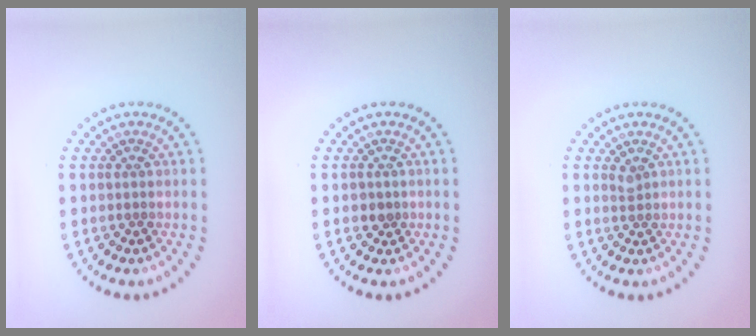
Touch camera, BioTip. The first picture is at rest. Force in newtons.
{"total": 1.3, "press": 1.1, "slide": 0.6}
{"total": 0.8, "press": 0.6, "slide": 0.6}